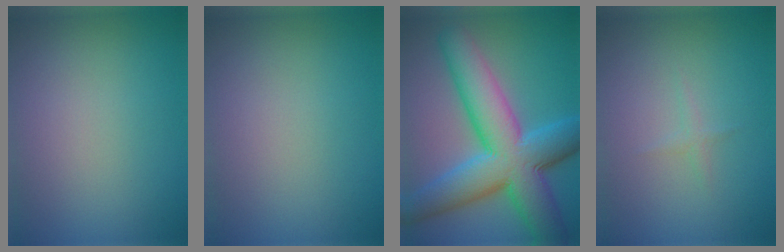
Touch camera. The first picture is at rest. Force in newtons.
{"total": 0.0}
{"total": 12.0, "press": 12.0, "slide": 0.2}
{"total": 0.8, "press": 0.8, "slide": 0.1}